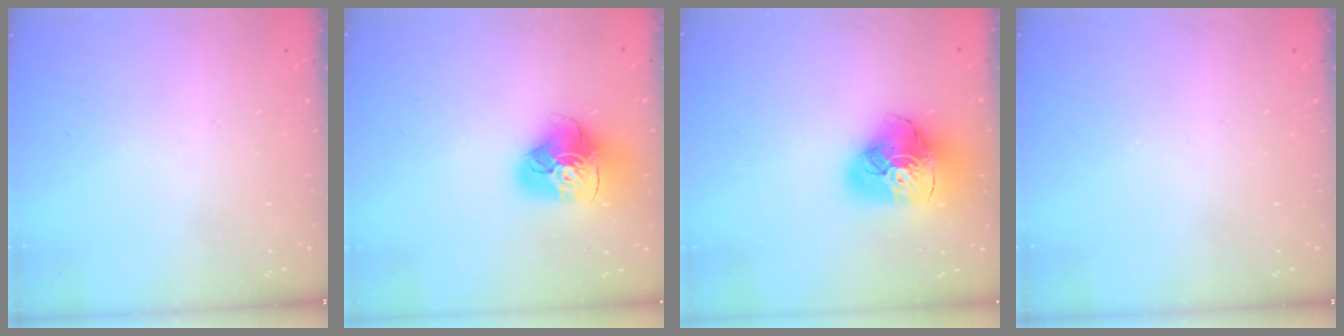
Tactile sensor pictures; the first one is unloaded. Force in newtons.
{"total": 15.5, "press": 15.4, "slide": 1.7}
{"total": 19.0, "press": 18.8, "slide": 2.2}
{"total": 0.0}